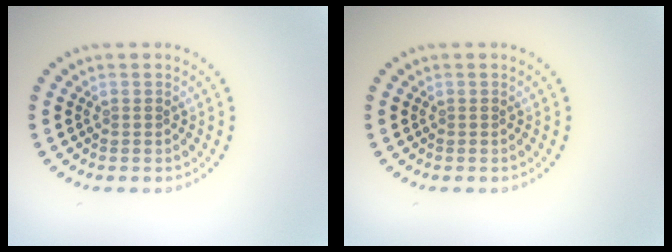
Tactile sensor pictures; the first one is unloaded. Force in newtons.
{"total": 0.0}